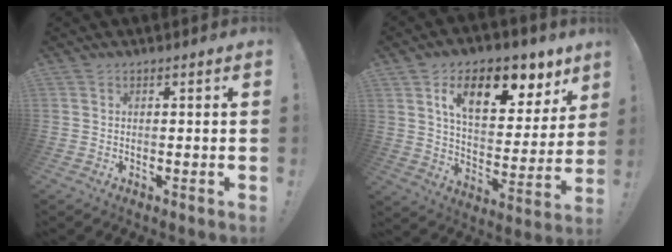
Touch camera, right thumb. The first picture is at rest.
{"total": 16.7, "force": [9.3, 7.7, 11.6], "torque": [-0.179, -0.049, 0.153]}